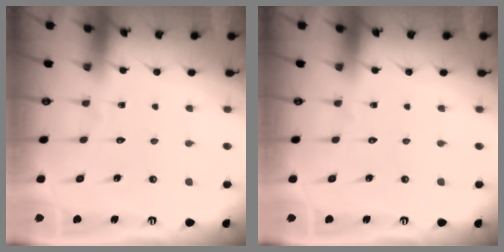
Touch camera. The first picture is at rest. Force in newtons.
{"total": 0.0}